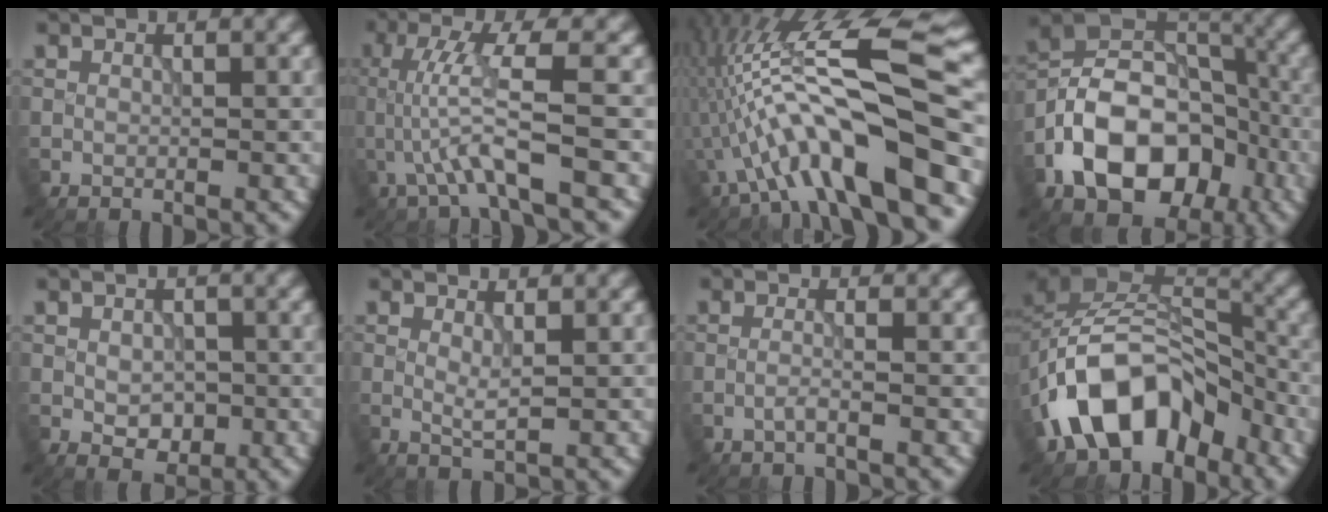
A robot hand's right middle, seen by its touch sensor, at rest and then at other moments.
{"total": 5.2, "force": [-1.3, 0.5, 5.0], "torque": [-0.104, 0.007, -0.023]}
{"total": 13.3, "force": [-4.0, 3.1, 12.3], "torque": [-0.206, 0.029, -0.064]}
{"total": 13.2, "force": [-5.4, 8.8, 8.2], "torque": [-0.146, 0.003, -0.106]}
{"total": 2.9, "force": [-0.6, 2.0, 2.0], "torque": [-0.031, -0.006, -0.007]}
{"total": 1.3, "force": [0.4, 0.2, 1.2], "torque": [-0.026, -0.005, 0.009]}
{"total": 1.3, "force": [-0.6, 0.2, 1.1], "torque": [-0.016, 0.004, -0.019]}
{"total": 11.6, "force": [-5.6, 7.7, 6.7], "torque": [-0.105, 0.010, -0.106]}